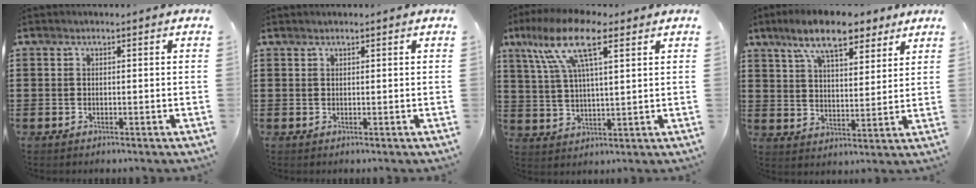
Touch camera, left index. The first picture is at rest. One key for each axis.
{"total": 0.0}
{"total": 11.7, "fx": 6.6, "fy": 3.5, "fz": 9.0, "tx": -0.189, "ty": 0.001, "tz": 0.119}
{"total": 10.4, "fx": 7.7, "fy": 3.1, "fz": 6.2, "tx": -0.132, "ty": -0.008, "tz": 0.139}